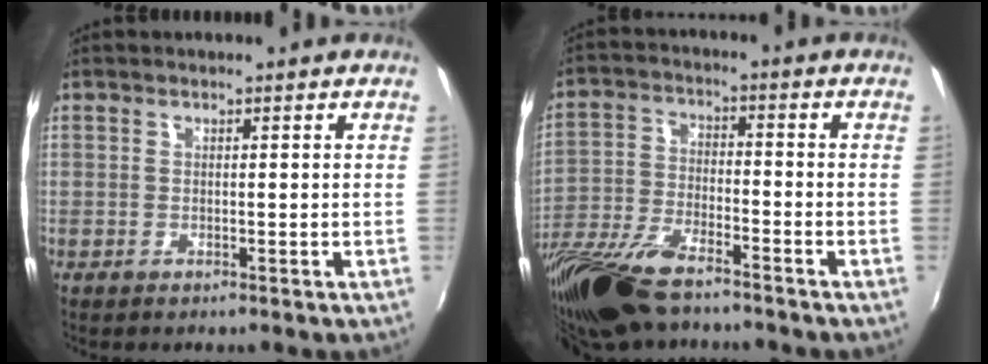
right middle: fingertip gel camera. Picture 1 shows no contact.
{"total": 17.7, "force": [-13.6, 5.5, 10.0], "torque": [-0.224, -0.042, -0.255]}